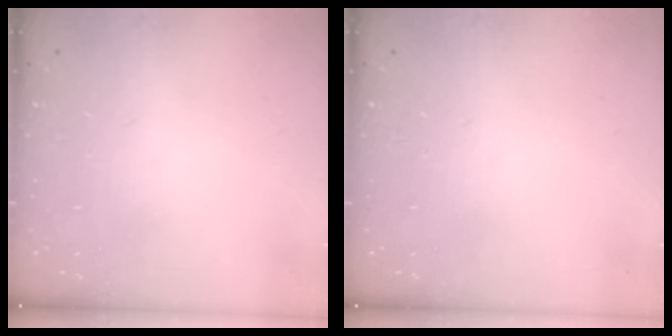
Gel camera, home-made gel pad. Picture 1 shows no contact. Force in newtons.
{"total": 0.0}